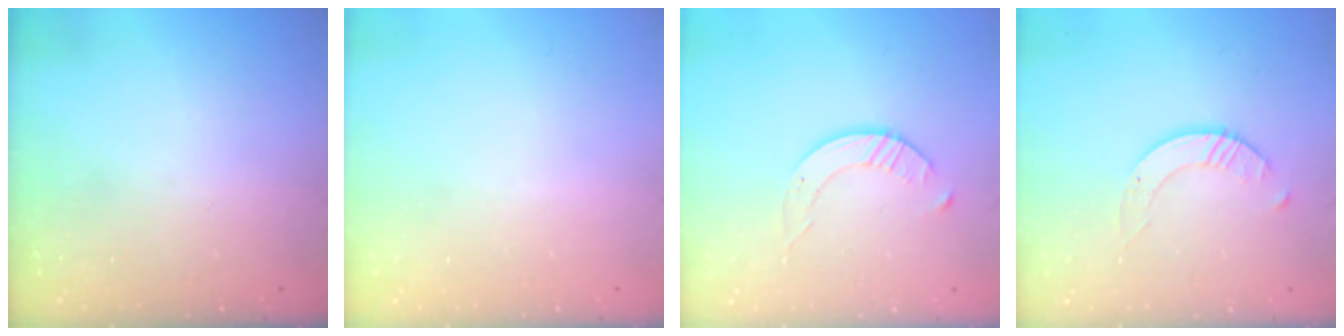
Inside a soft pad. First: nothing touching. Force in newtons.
{"total": 0.0}
{"total": 3.5, "press": 3.5, "slide": 0.5}
{"total": 2.6, "press": 2.6, "slide": 0.3}